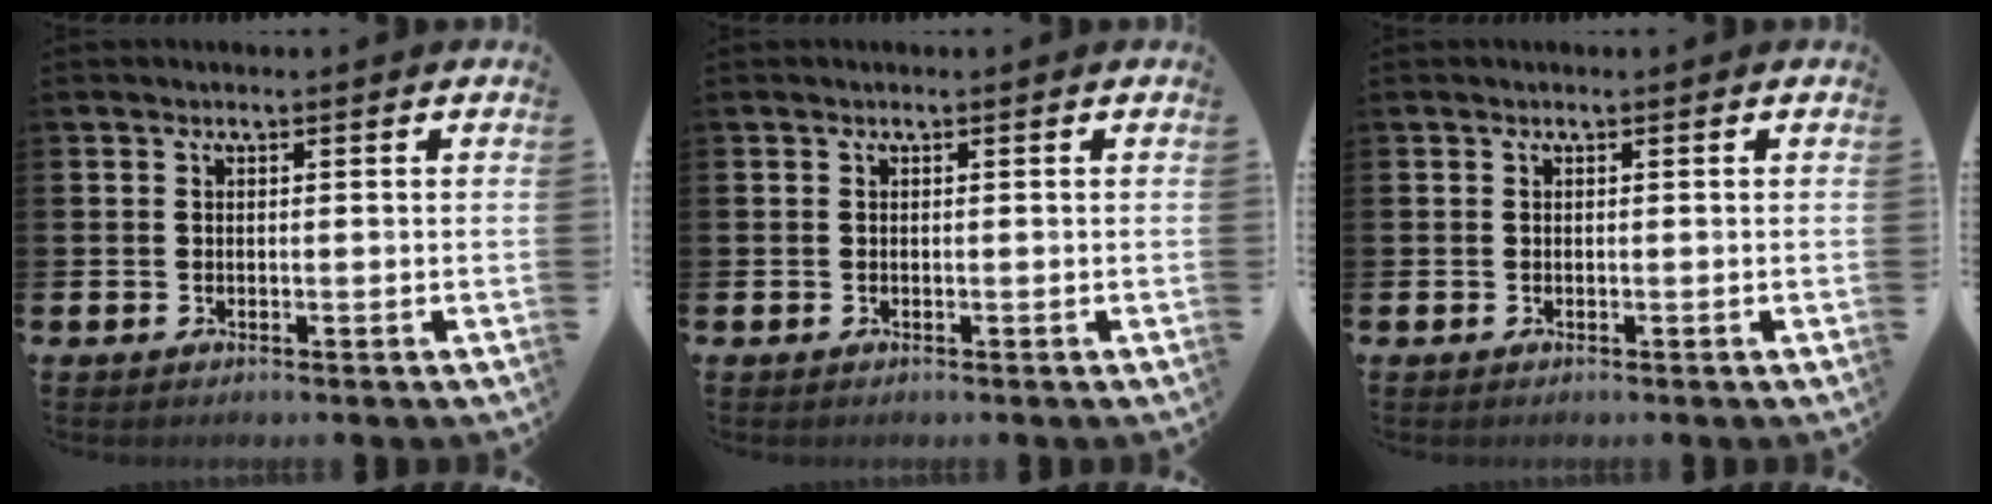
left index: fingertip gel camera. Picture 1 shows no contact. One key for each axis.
{"total": 0.0}
{"total": 0.0}